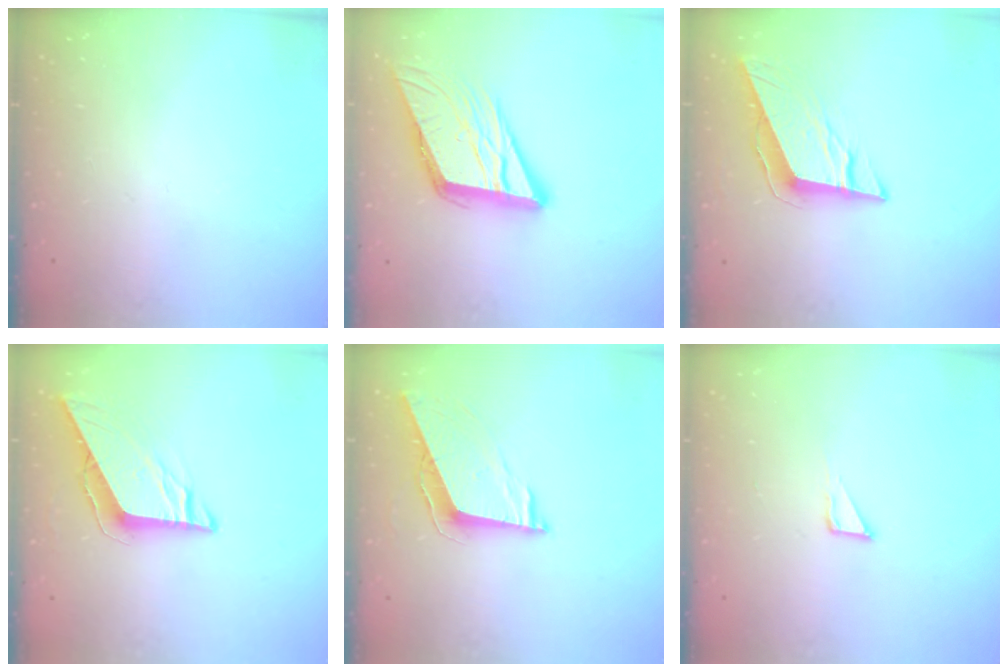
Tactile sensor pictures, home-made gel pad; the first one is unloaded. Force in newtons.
{"total": 13.7, "press": 13.5, "slide": 2.4}
{"total": 9.6, "press": 9.4, "slide": 1.8}
{"total": 8.1, "press": 8.1, "slide": 0.3}
{"total": 8.5, "press": 8.2, "slide": 2.2}
{"total": 2.6, "press": 2.6, "slide": 0.1}